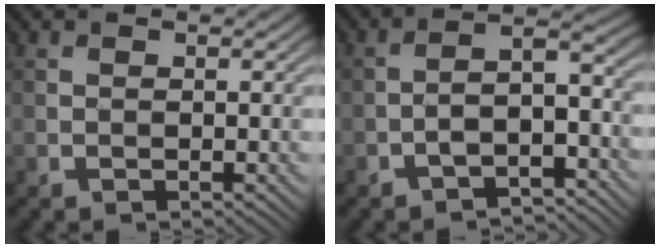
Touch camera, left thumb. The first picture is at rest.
{"total": 5.9, "force": [-3.7, 1.9, 4.2], "torque": [-0.062, 0.009, -0.066]}